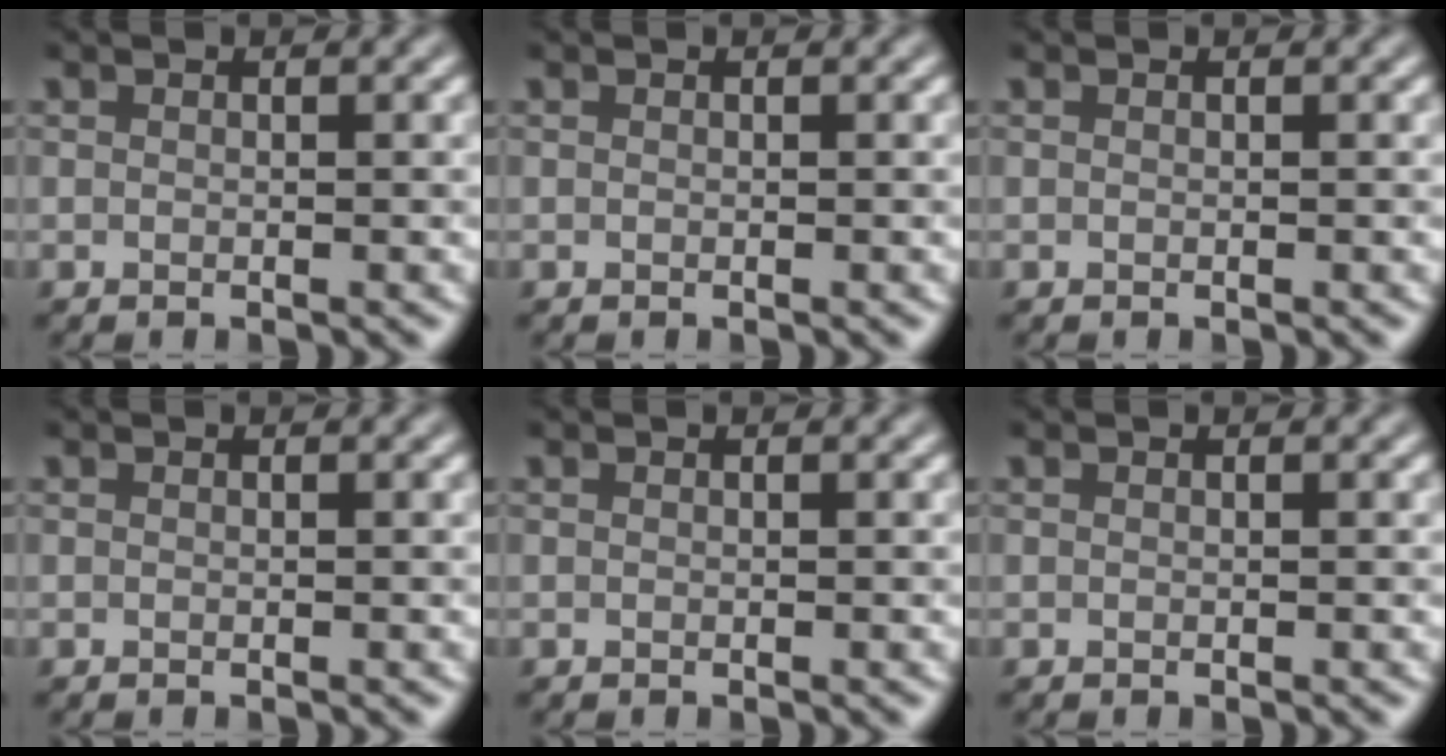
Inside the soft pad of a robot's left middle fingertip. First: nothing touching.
{"total": 0.0}
{"total": 0.0}
{"total": 0.0}
{"total": 0.0}
{"total": 0.0}